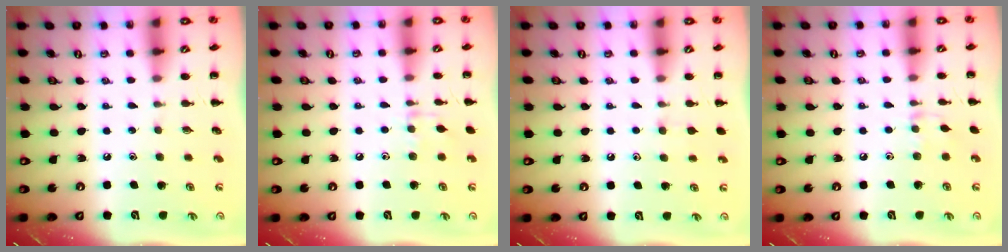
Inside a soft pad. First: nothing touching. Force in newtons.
{"total": 6.3, "press": 6.1, "slide": 1.6}
{"total": 4.9, "press": 4.7, "slide": 1.5}
{"total": 5.7, "press": 5.2, "slide": 2.1}